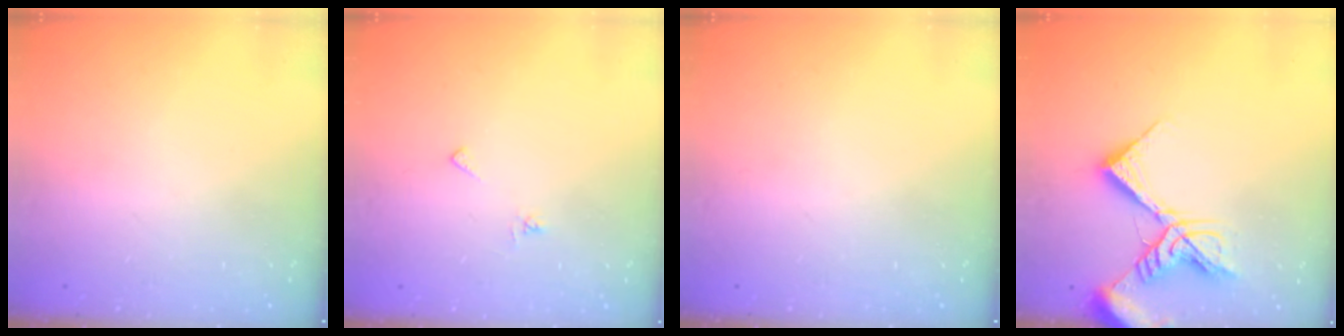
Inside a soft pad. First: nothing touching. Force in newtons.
{"total": 4.3, "press": 4.3, "slide": 0.4}
{"total": 0.0}
{"total": 13.4, "press": 13.3, "slide": 1.8}